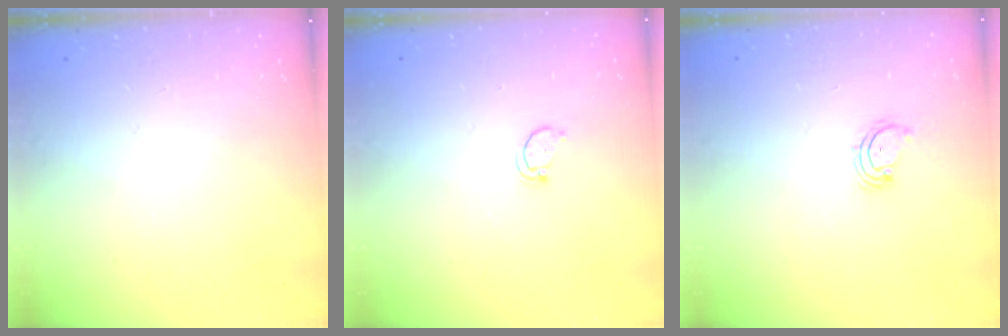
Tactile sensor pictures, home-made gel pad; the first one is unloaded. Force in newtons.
{"total": 1.8, "press": 1.8, "slide": 0.1}
{"total": 2.1, "press": 2.1, "slide": 0.3}